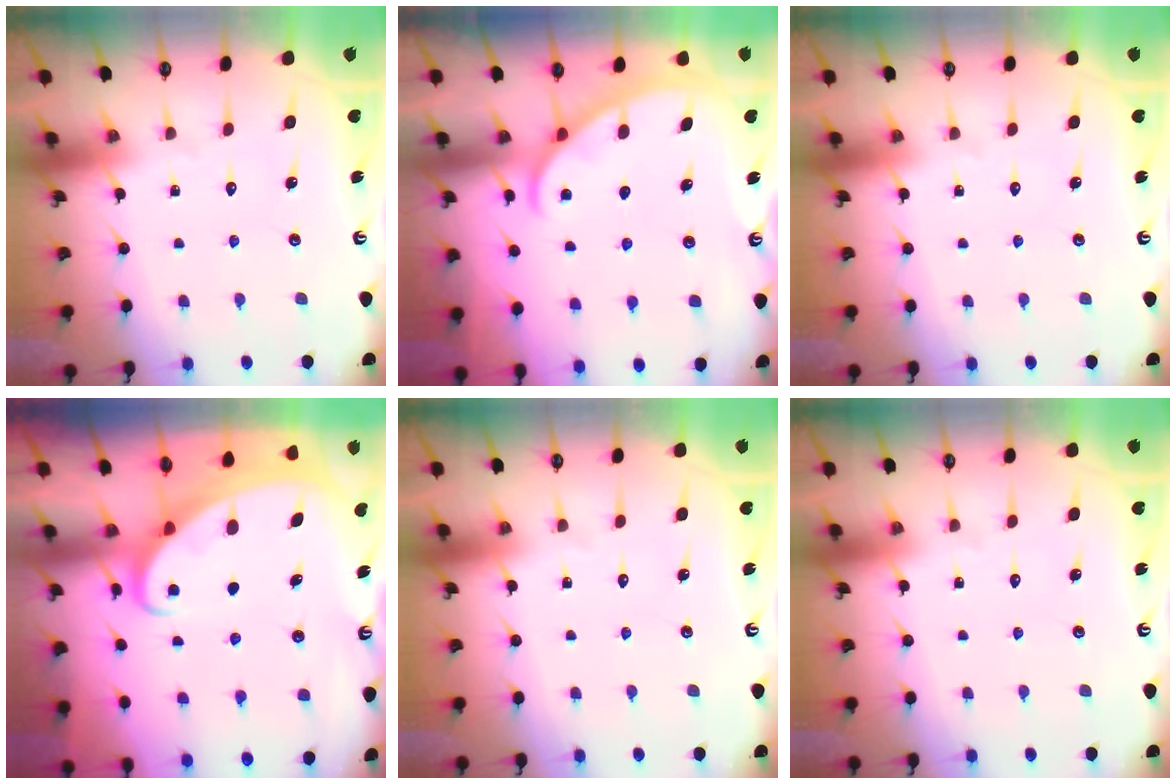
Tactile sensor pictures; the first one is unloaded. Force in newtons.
{"total": 1.9, "press": 1.9, "slide": 0.2}
{"total": 0.0}
{"total": 2.7, "press": 2.7, "slide": 0.3}
{"total": 0.0}
{"total": 0.0}